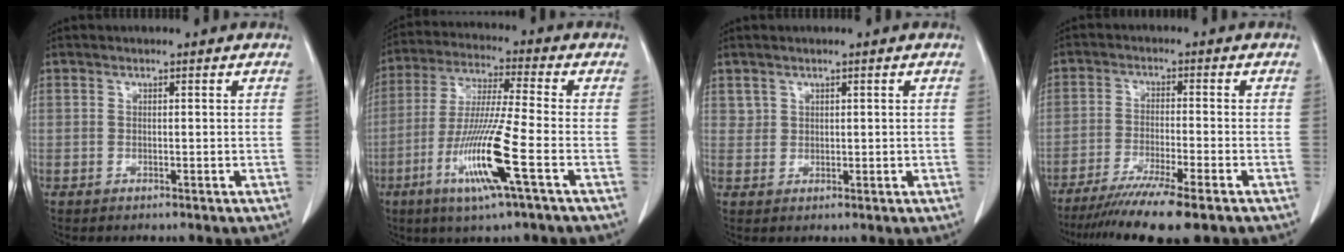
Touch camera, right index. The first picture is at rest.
{"total": 13.1, "force": [-4.9, -0.6, 12.2], "torque": [-0.242, -0.021, -0.096]}
{"total": 1.4, "force": [0.9, 1.0, 0.0], "torque": [0.011, 0.003, 0.014]}
{"total": 11.2, "force": [-8.6, -0.2, 7.3], "torque": [-0.113, -0.030, -0.136]}